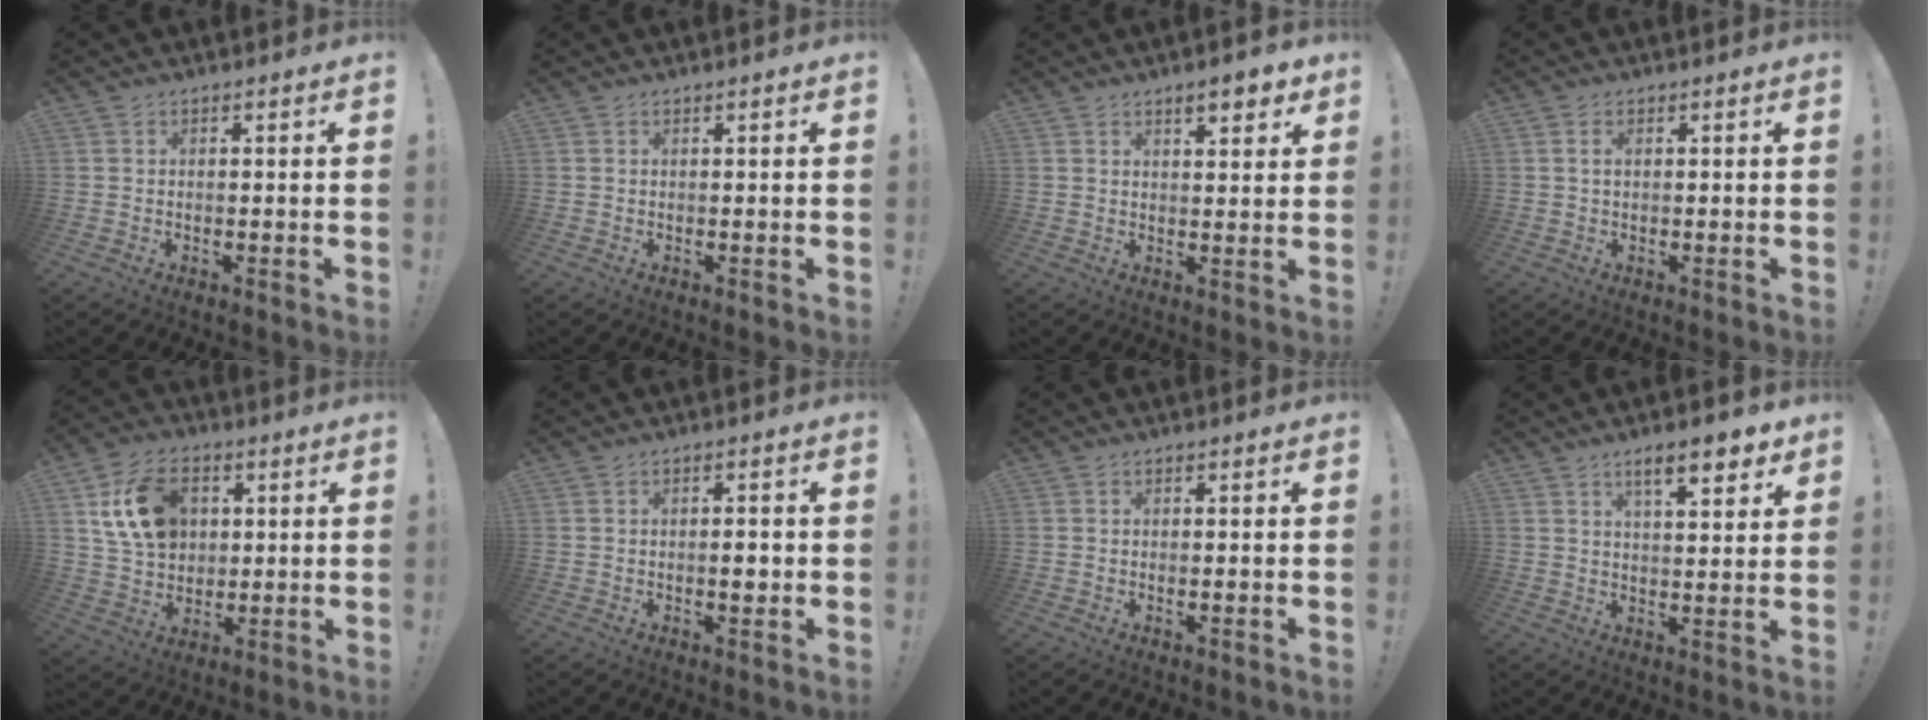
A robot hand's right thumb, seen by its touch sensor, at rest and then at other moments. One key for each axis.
{"total": 0.0}
{"total": 5.7, "fx": 3.8, "fy": 1.9, "fz": 3.8, "tx": -0.040, "ty": -0.021, "tz": 0.061}
{"total": 1.7, "fx": 0.5, "fy": 0.9, "fz": 1.4, "tx": -0.022, "ty": 0.001, "tz": 0.006}
{"total": 16.1, "fx": 4.9, "fy": 11.8, "fz": 9.8, "tx": -0.159, "ty": -0.008, "tz": 0.099}
{"total": 2.6, "fx": -0.5, "fy": 0.9, "fz": 2.4, "tx": -0.025, "ty": -0.003, "tz": -0.014}
{"total": 0.5, "fx": 0.0, "fy": 0.1, "fz": 0.5, "tx": -0.003, "ty": -0.005, "tz": -0.001}
{"total": 9.1, "fx": 5.5, "fy": 2.4, "fz": 6.8, "tx": -0.090, "ty": -0.028, "tz": 0.089}